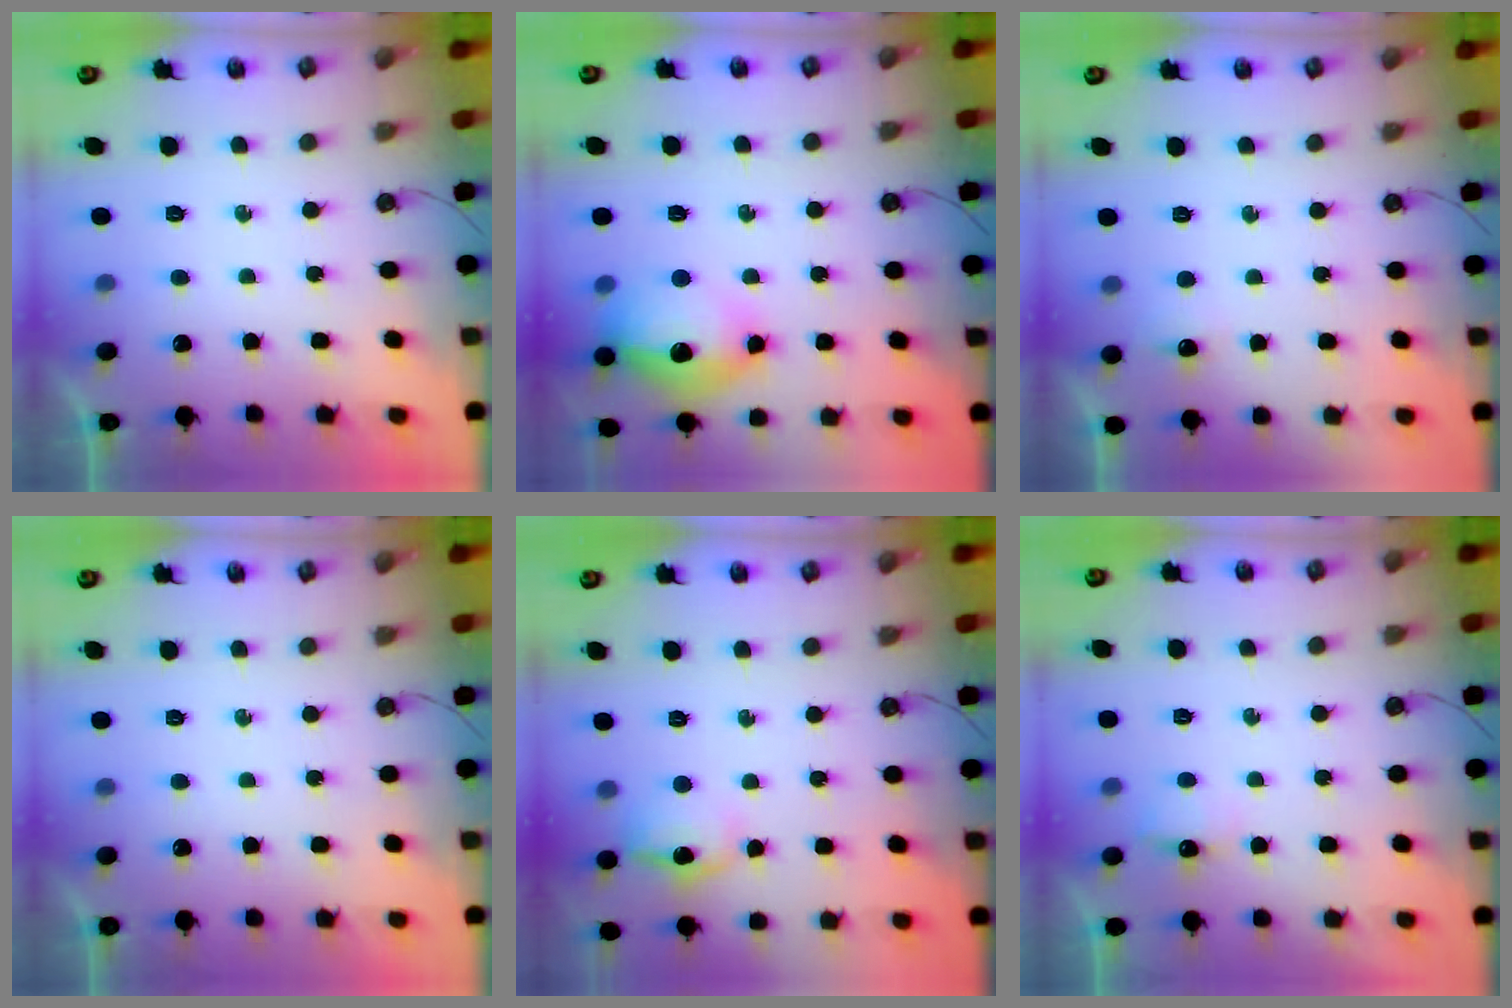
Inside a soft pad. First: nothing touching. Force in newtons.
{"total": 16.7, "press": 16.7, "slide": 1.5}
{"total": 12.5, "press": 4.7, "slide": 11.6}
{"total": 0.0}
{"total": 9.8, "press": 9.8, "slide": 1.2}
{"total": 5.2, "press": 5.1, "slide": 1.0}